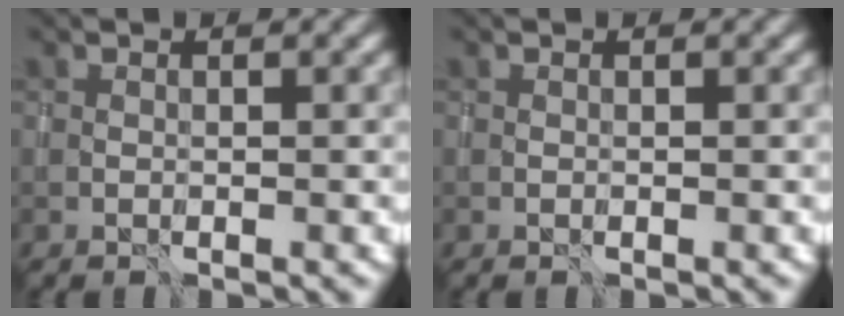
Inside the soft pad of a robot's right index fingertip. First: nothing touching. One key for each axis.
{"total": 0.0}